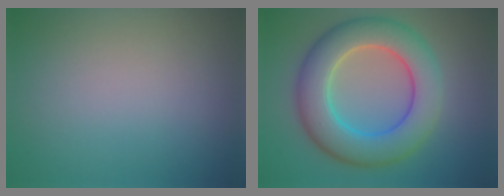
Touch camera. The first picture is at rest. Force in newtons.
{"total": 8.6, "press": 8.6, "slide": 0.1}